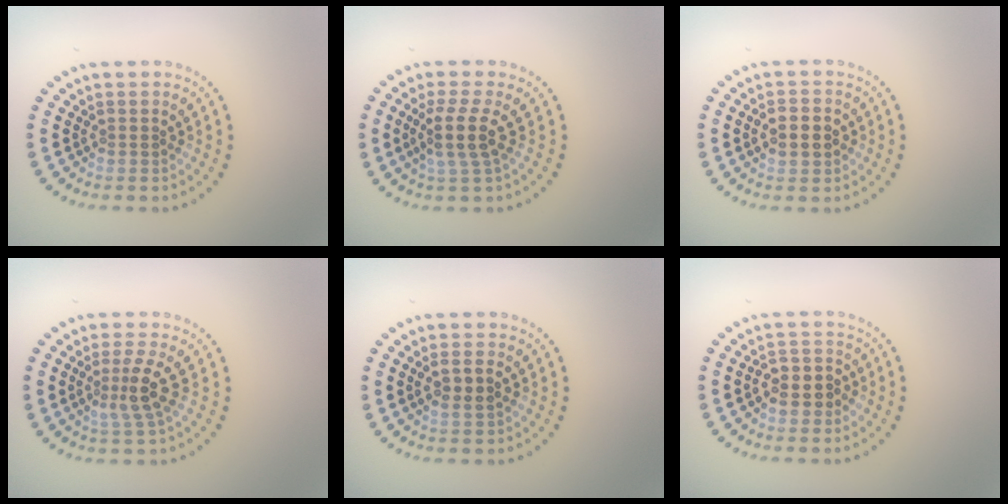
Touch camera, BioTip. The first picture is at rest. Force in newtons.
{"total": 3.2, "press": 2.5, "slide": 1.9}
{"total": 2.8, "press": 2.8, "slide": 0.2}
{"total": 2.9, "press": 2.6, "slide": 1.4}
{"total": 2.2, "press": 2.1, "slide": 0.5}
{"total": 2.6, "press": 2.4, "slide": 0.9}